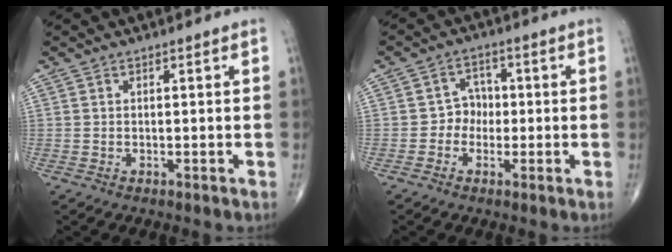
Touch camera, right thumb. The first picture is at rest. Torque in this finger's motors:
{"motor_torque": [-0.28, -0.26, 0.00, -0.25, 0.02]}